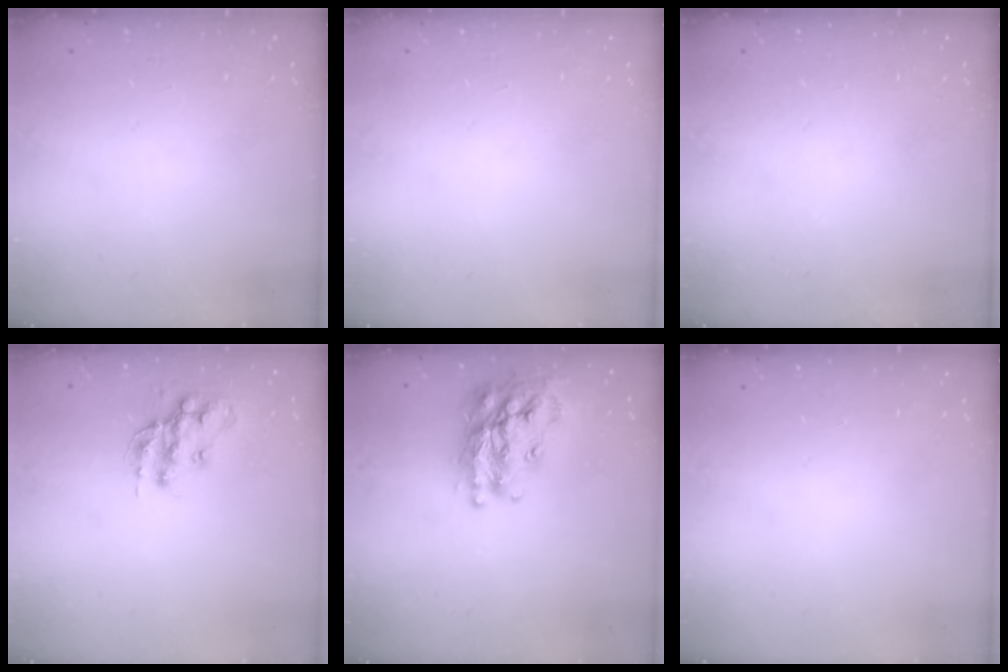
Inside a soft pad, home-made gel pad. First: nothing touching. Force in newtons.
{"total": 0.0}
{"total": 0.0}
{"total": 14.0, "press": 14.0, "slide": 0.7}
{"total": 21.9, "press": 21.8, "slide": 1.8}
{"total": 0.0}